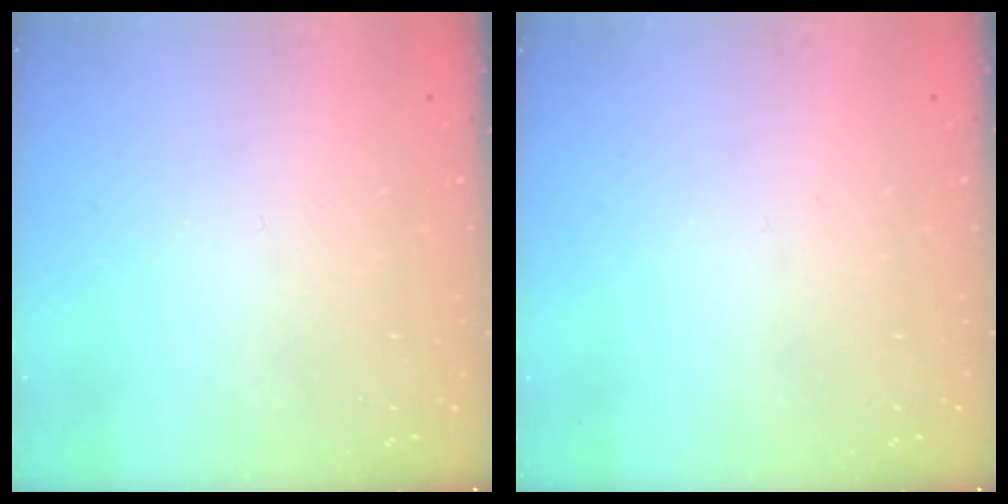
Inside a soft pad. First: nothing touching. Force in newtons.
{"total": 0.0}